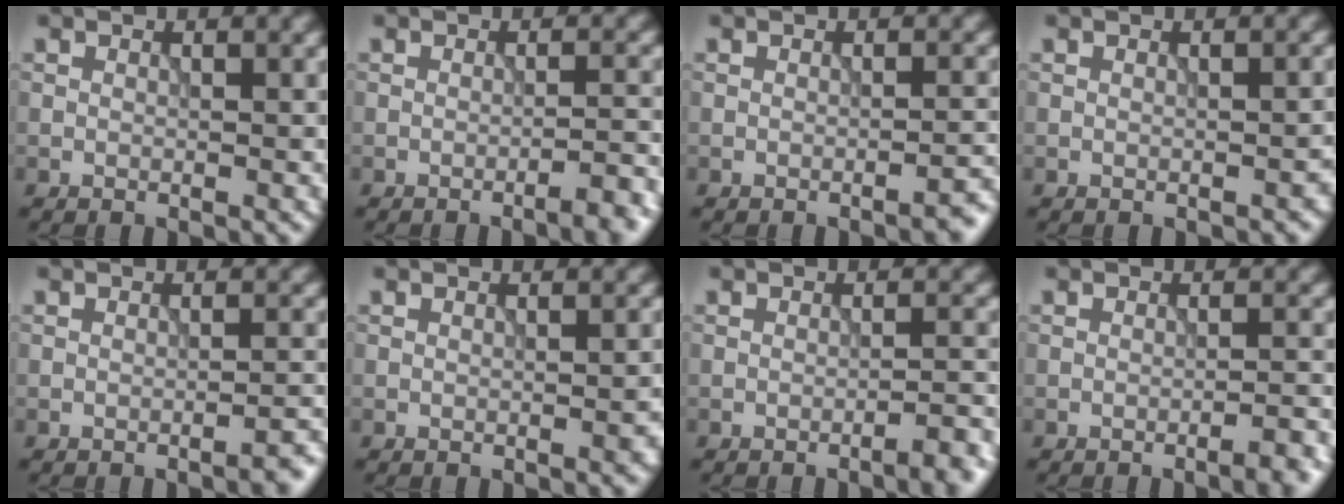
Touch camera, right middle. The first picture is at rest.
{"total": 3.4, "force": [-2.1, 0.7, 2.6], "torque": [-0.025, 0.010, -0.038]}
{"total": 1.7, "force": [-1.1, 0.3, 1.2], "torque": [-0.007, 0.006, -0.020]}
{"total": 0.8, "force": [-0.6, 0.2, 0.5], "torque": [-0.008, 0.002, -0.006]}
{"total": 1.9, "force": [-1.3, 0.4, 1.3], "torque": [-0.008, 0.007, -0.024]}
{"total": 1.3, "force": [-0.4, 0.2, 1.2], "torque": [-0.014, 0.001, -0.003]}
{"total": 3.0, "force": [-1.9, 0.6, 2.2], "torque": [-0.017, 0.010, -0.037]}
{"total": 3.0, "force": [-1.9, 0.6, 2.3], "torque": [-0.021, 0.009, -0.034]}